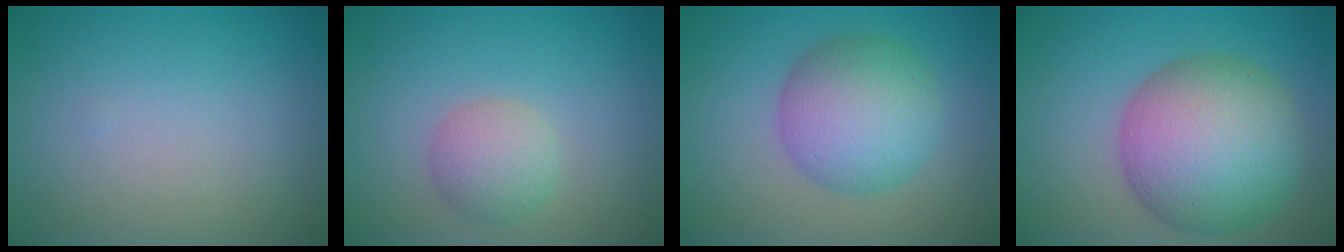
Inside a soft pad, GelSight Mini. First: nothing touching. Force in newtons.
{"total": 2.9, "press": 2.9, "slide": 0.0}
{"total": 7.0, "press": 7.0, "slide": 0.1}
{"total": 11.2, "press": 11.2, "slide": 0.5}